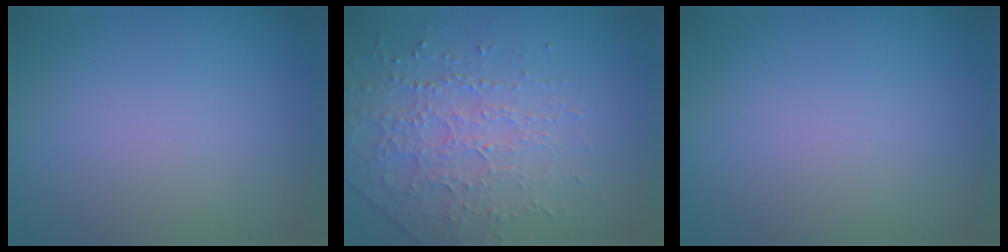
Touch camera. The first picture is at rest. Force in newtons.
{"total": 3.7, "press": 3.5, "slide": 1.1}
{"total": 0.0}